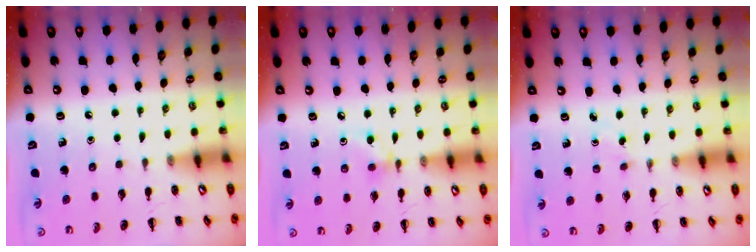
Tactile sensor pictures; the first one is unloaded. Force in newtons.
{"total": 4.7, "press": 4.4, "slide": 1.5}
{"total": 0.9, "press": 0.7, "slide": 0.5}